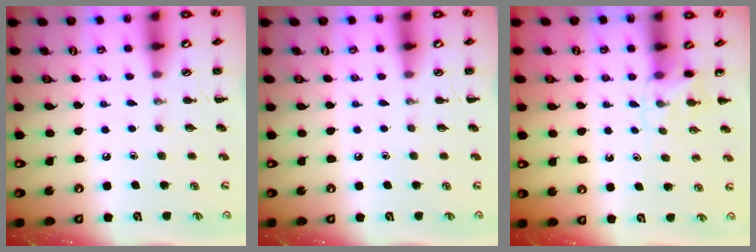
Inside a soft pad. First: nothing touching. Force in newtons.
{"total": 0.0}
{"total": 3.6, "press": 3.3, "slide": 1.3}